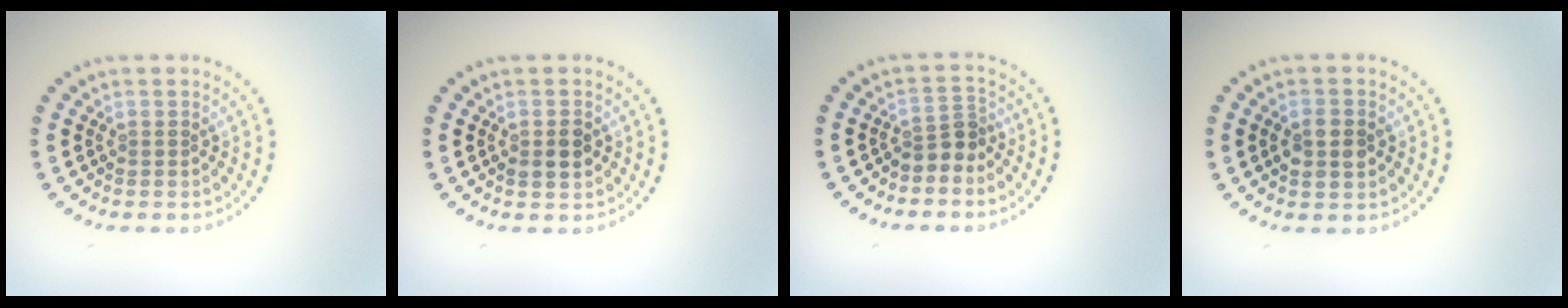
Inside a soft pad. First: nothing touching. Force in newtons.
{"total": 1.8, "press": 1.8, "slide": 0.1}
{"total": 2.3, "press": 1.8, "slide": 1.5}
{"total": 2.7, "press": 2.7, "slide": 0.2}